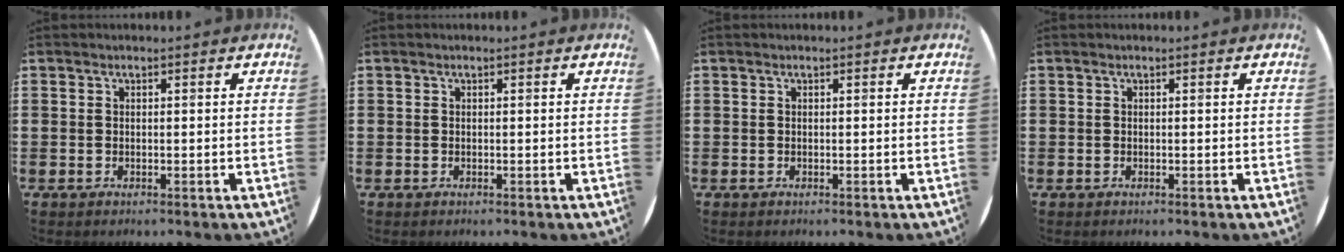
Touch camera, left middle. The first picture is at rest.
{"total": 0.0}
{"total": 0.0}
{"total": 0.0}